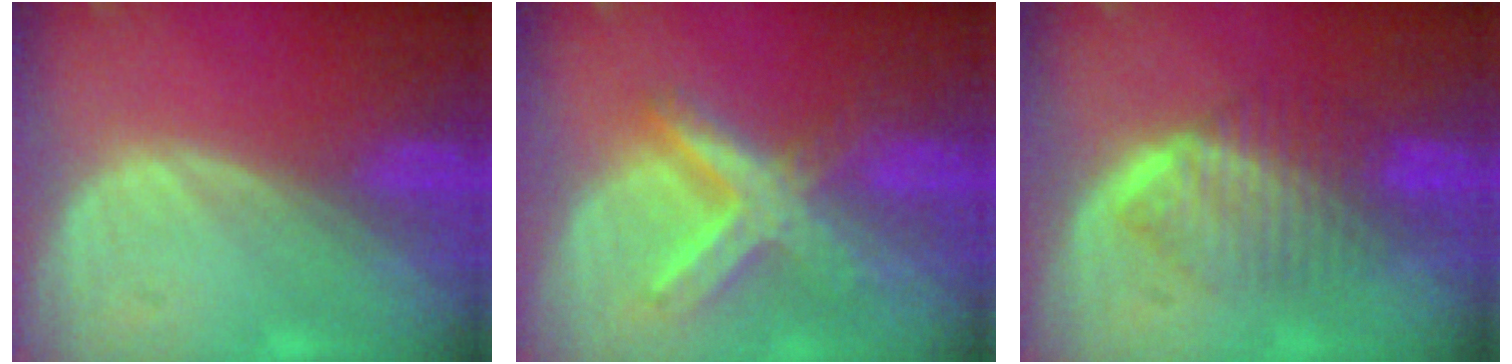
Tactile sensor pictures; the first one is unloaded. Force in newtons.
{"total": 8.0, "press": 7.0, "slide": 4.0}
{"total": 6.4, "press": 6.4, "slide": 0.9}